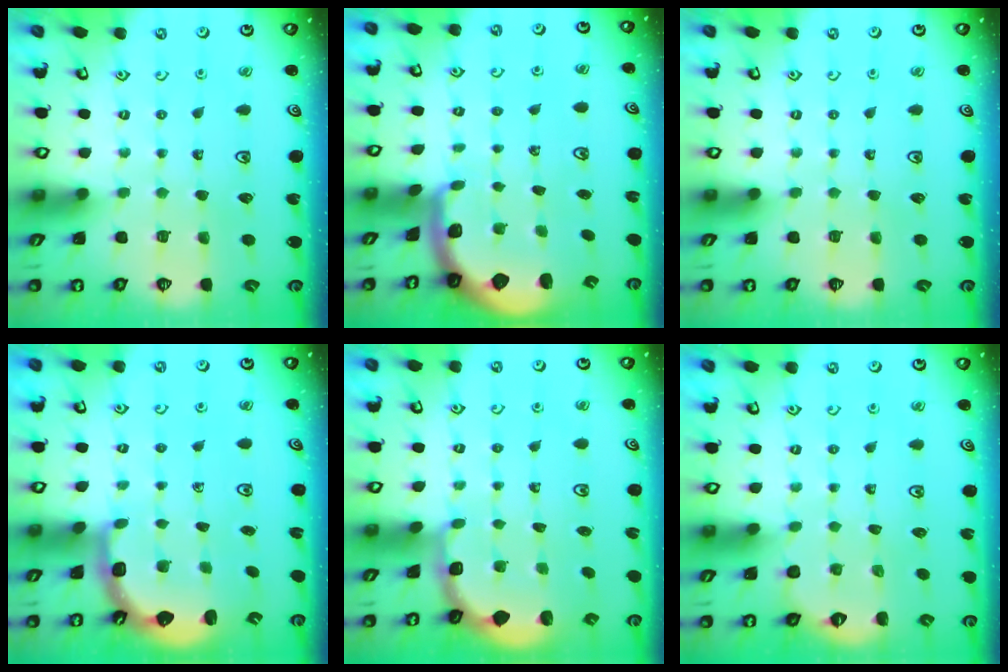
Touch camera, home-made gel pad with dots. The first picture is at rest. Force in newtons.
{"total": 1.2, "press": 1.2, "slide": 0.3}
{"total": 0.0}
{"total": 2.6, "press": 2.3, "slide": 1.3}
{"total": 1.7, "press": 1.5, "slide": 0.6}
{"total": 2.1, "press": 1.0, "slide": 1.8}